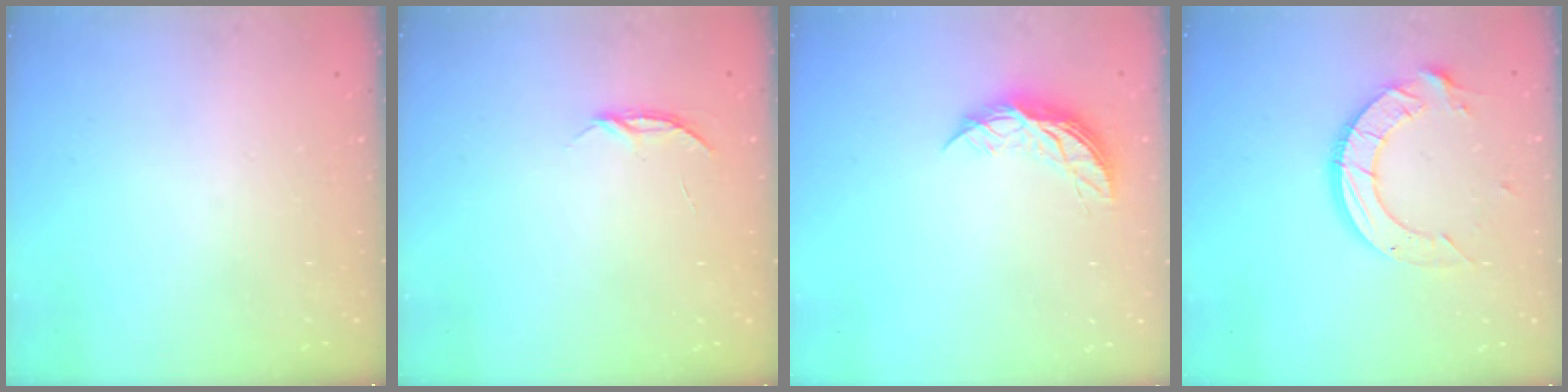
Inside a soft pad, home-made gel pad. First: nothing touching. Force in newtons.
{"total": 3.6, "press": 3.6, "slide": 0.5}
{"total": 8.8, "press": 8.8, "slide": 0.5}
{"total": 12.9, "press": 12.8, "slide": 1.4}